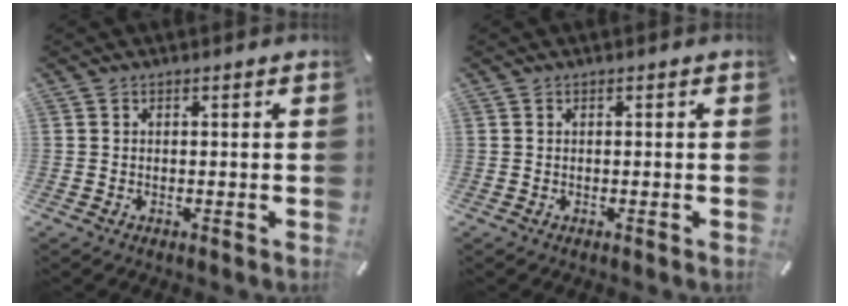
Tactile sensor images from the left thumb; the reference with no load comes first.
{"total": 0.0}